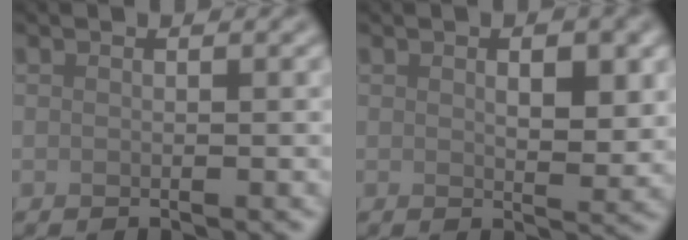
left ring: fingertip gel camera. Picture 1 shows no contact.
{"total": 3.3, "force": [1.0, 1.5, 2.8], "torque": [-0.038, -0.006, 0.020]}